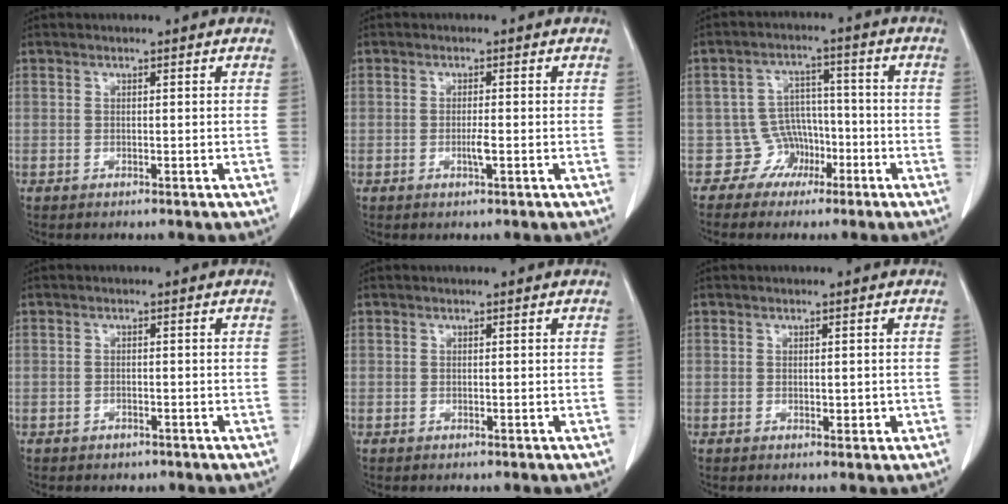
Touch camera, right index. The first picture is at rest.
{"total": 1.6, "force": [-0.5, 0.0, 1.6], "torque": [-0.032, -0.003, -0.008]}
{"total": 5.2, "force": [-2.7, 4.4, -0.3], "torque": [0.023, 0.019, -0.044]}
{"total": 1.3, "force": [-0.8, 0.9, 0.3], "torque": [-0.009, 0.002, -0.009]}
{"total": 0.0}
{"total": 1.4, "force": [-0.1, 0.7, 1.2], "torque": [-0.017, -0.003, 0.003]}